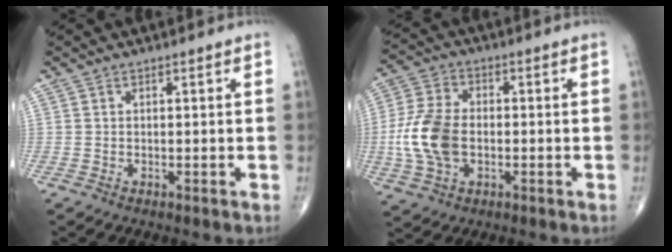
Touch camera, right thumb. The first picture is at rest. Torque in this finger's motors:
{"motor_torque": [0.75, 1.77, 1.07, -0.39, 0.15]}